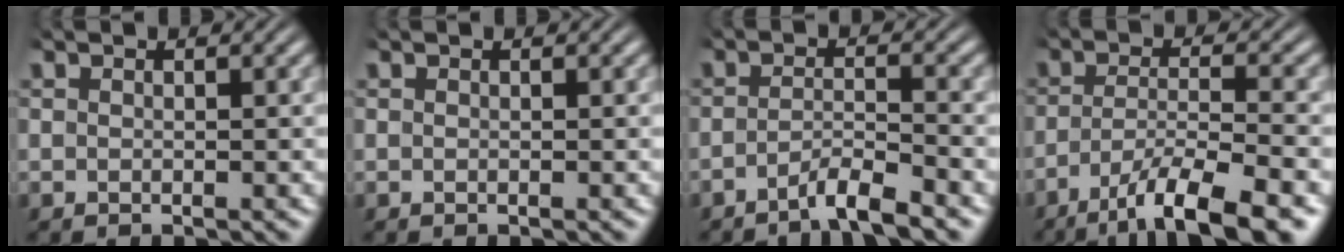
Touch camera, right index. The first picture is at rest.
{"total": 0.0}
{"total": 3.2, "force": [-2.8, 0.3, 1.4], "torque": [-0.025, -0.008, -0.053]}
{"total": 8.5, "force": [-5.9, 2.1, 5.8], "torque": [-0.093, -0.022, -0.084]}